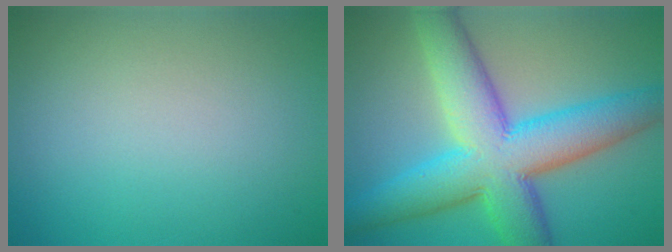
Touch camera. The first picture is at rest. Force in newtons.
{"total": 11.5, "press": 11.5, "slide": 0.1}